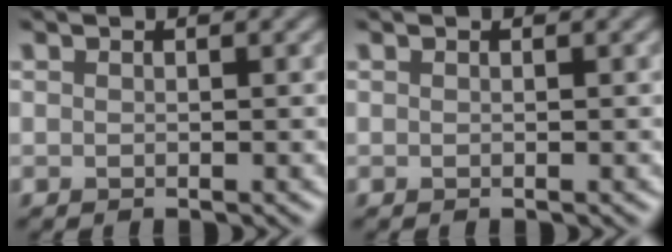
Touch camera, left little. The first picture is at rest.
{"total": 0.0}